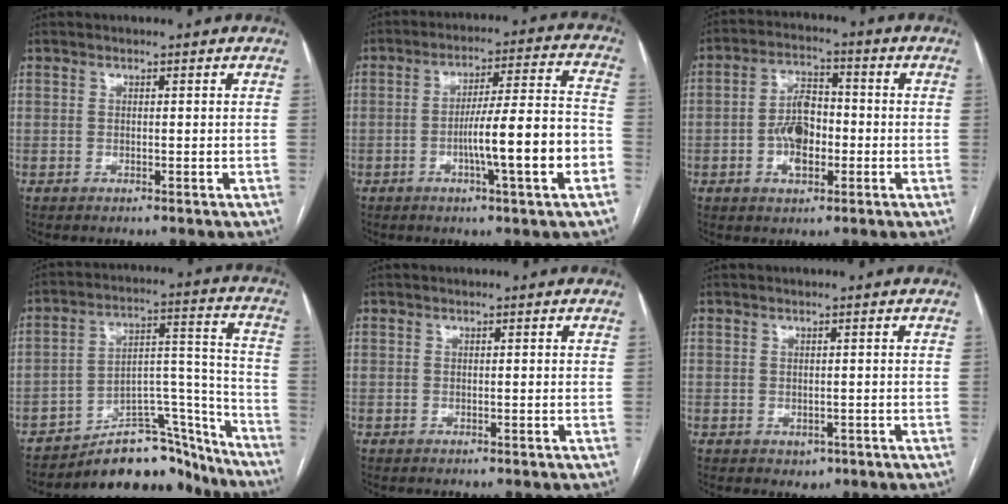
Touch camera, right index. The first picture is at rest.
{"total": 13.1, "force": [-3.9, 0.2, 12.5], "torque": [-0.196, 0.011, -0.060]}
{"total": 7.4, "force": [-1.6, 3.9, 6.1], "torque": [-0.120, 0.015, -0.028]}
{"total": 16.8, "force": [-15.6, 5.0, 3.9], "torque": [-0.030, 0.069, -0.231]}
{"total": 0.0}
{"total": 1.5, "force": [-0.5, 1.2, 0.7], "torque": [-0.008, 0.001, 0.001]}